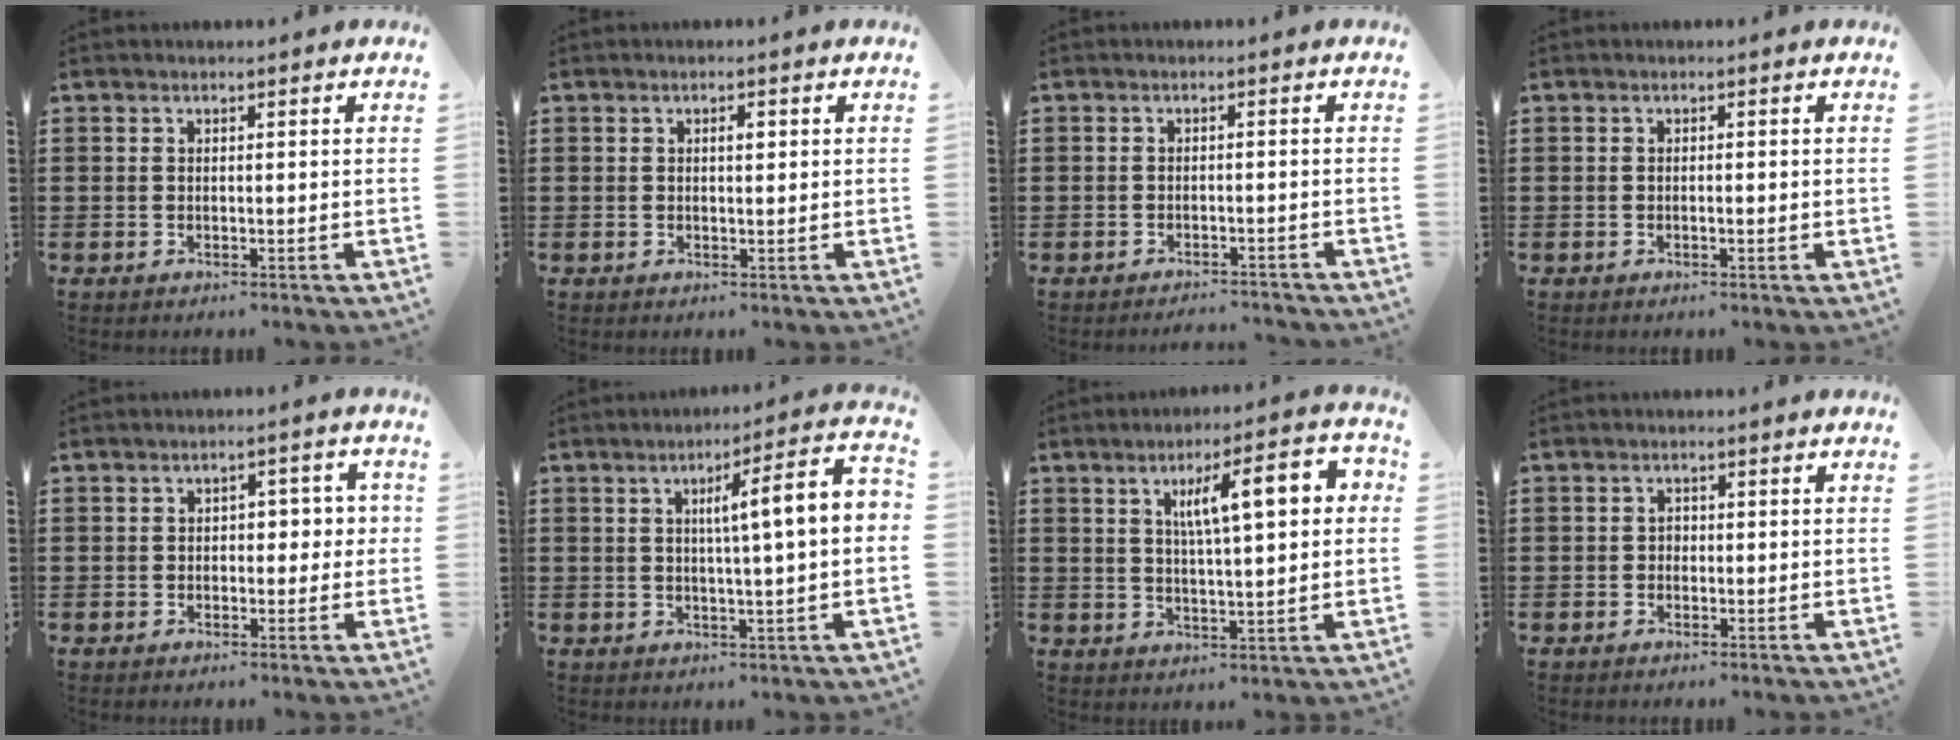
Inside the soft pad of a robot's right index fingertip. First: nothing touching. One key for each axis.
{"total": 1.4, "fx": 0.3, "fy": 0.5, "fz": 1.2, "tx": -0.024, "ty": 0.005, "tz": 0.003}
{"total": 2.0, "fx": -2.0, "fy": 0.1, "fz": -0.2, "tx": -0.002, "ty": 0.003, "tz": -0.046}
{"total": 0.6, "fx": -0.2, "fy": 0.1, "fz": 0.5, "tx": -0.009, "ty": -0.003, "tz": -0.003}
{"total": 3.2, "fx": -0.1, "fy": 2.2, "fz": 2.3, "tx": -0.033, "ty": 0.003, "tz": -0.010}
{"total": 7.4, "fx": 0.8, "fy": 0.1, "fz": 7.3, "tx": -0.122, "ty": -0.012, "tz": -0.001}
{"total": 9.3, "fx": 2.6, "fy": 2.4, "fz": 8.5, "tx": -0.152, "ty": 0.004, "tz": 0.037}
{"total": 0.9, "fx": -0.3, "fy": 0.7, "fz": 0.5, "tx": -0.012, "ty": -0.001, "tz": -0.006}